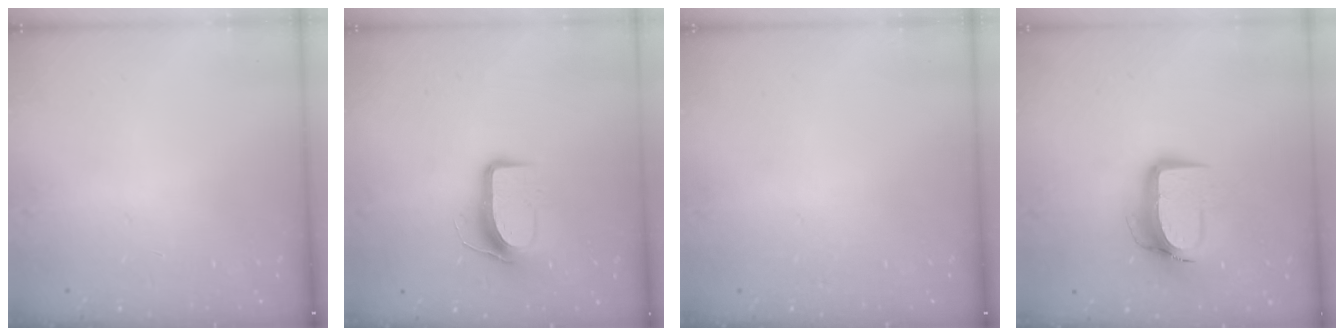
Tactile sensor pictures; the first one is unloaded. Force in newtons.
{"total": 9.2, "press": 9.1, "slide": 0.9}
{"total": 0.0}
{"total": 11.0, "press": 10.9, "slide": 1.1}